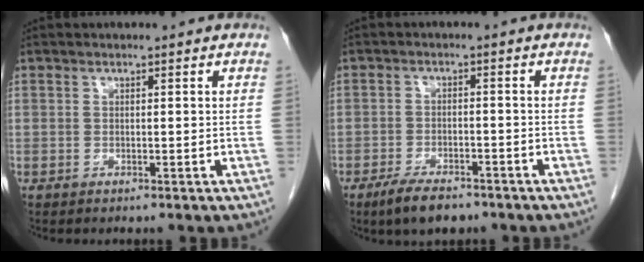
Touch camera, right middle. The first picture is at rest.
{"total": 5.7, "force": [-4.2, 2.1, 3.2], "torque": [-0.061, -0.004, -0.069]}